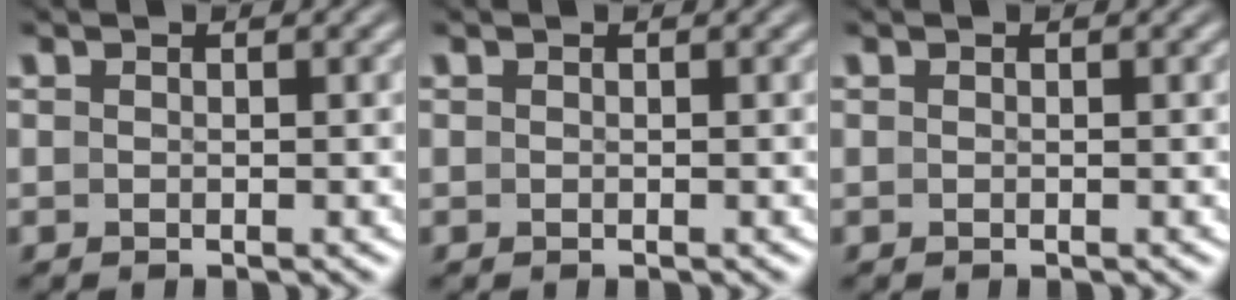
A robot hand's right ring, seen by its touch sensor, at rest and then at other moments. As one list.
[{"total": 0.0}, {"total": 0.0}]